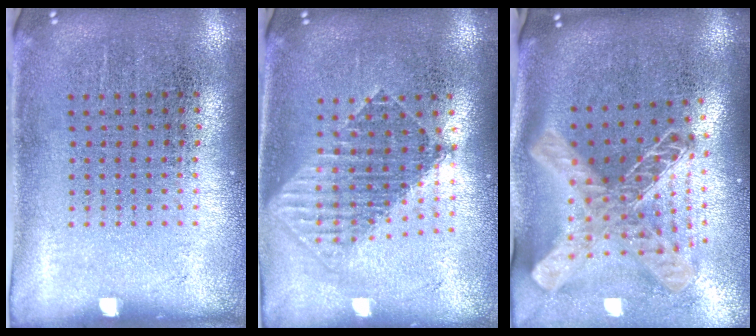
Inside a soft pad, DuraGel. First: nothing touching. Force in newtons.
{"total": 1.7, "press": 1.5, "slide": 0.9}
{"total": 2.7, "press": 1.9, "slide": 1.9}